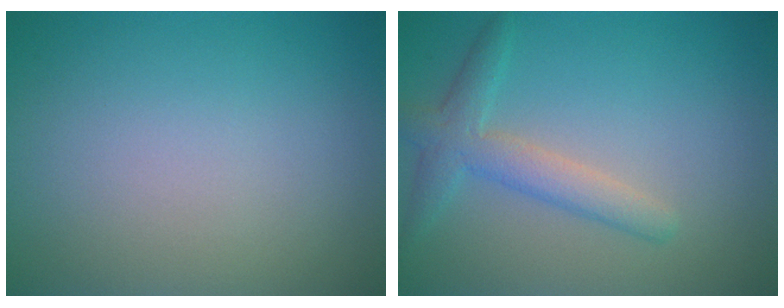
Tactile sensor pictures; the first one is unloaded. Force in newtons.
{"total": 3.2, "press": 3.2, "slide": 0.2}